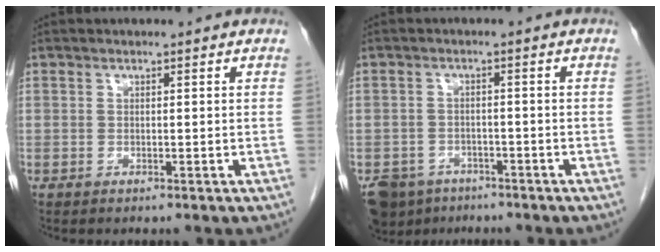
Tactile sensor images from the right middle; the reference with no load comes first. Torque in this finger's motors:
{"motor_torque": [0.57, -0.57, 0.22, 0.00]}